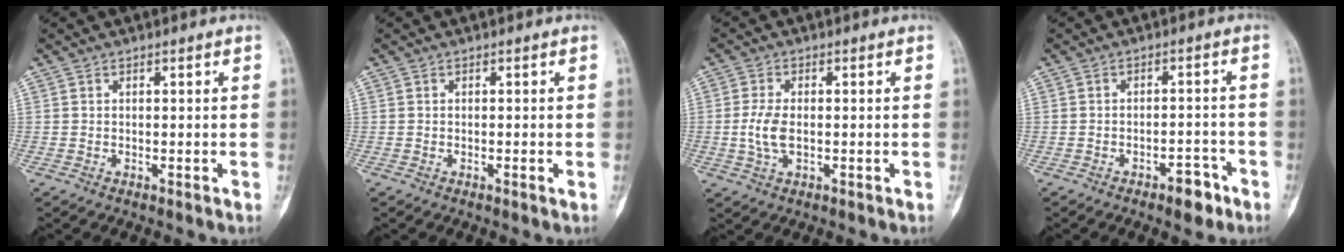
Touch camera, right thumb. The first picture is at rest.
{"total": 0.6, "force": [-0.2, 0.0, 0.6], "torque": [-0.009, -0.001, -0.003]}
{"total": 4.9, "force": [-0.5, 2.6, 4.1], "torque": [-0.094, 0.002, -0.012]}
{"total": 4.6, "force": [-2.9, 2.1, 2.9], "torque": [-0.027, 0.023, -0.039]}